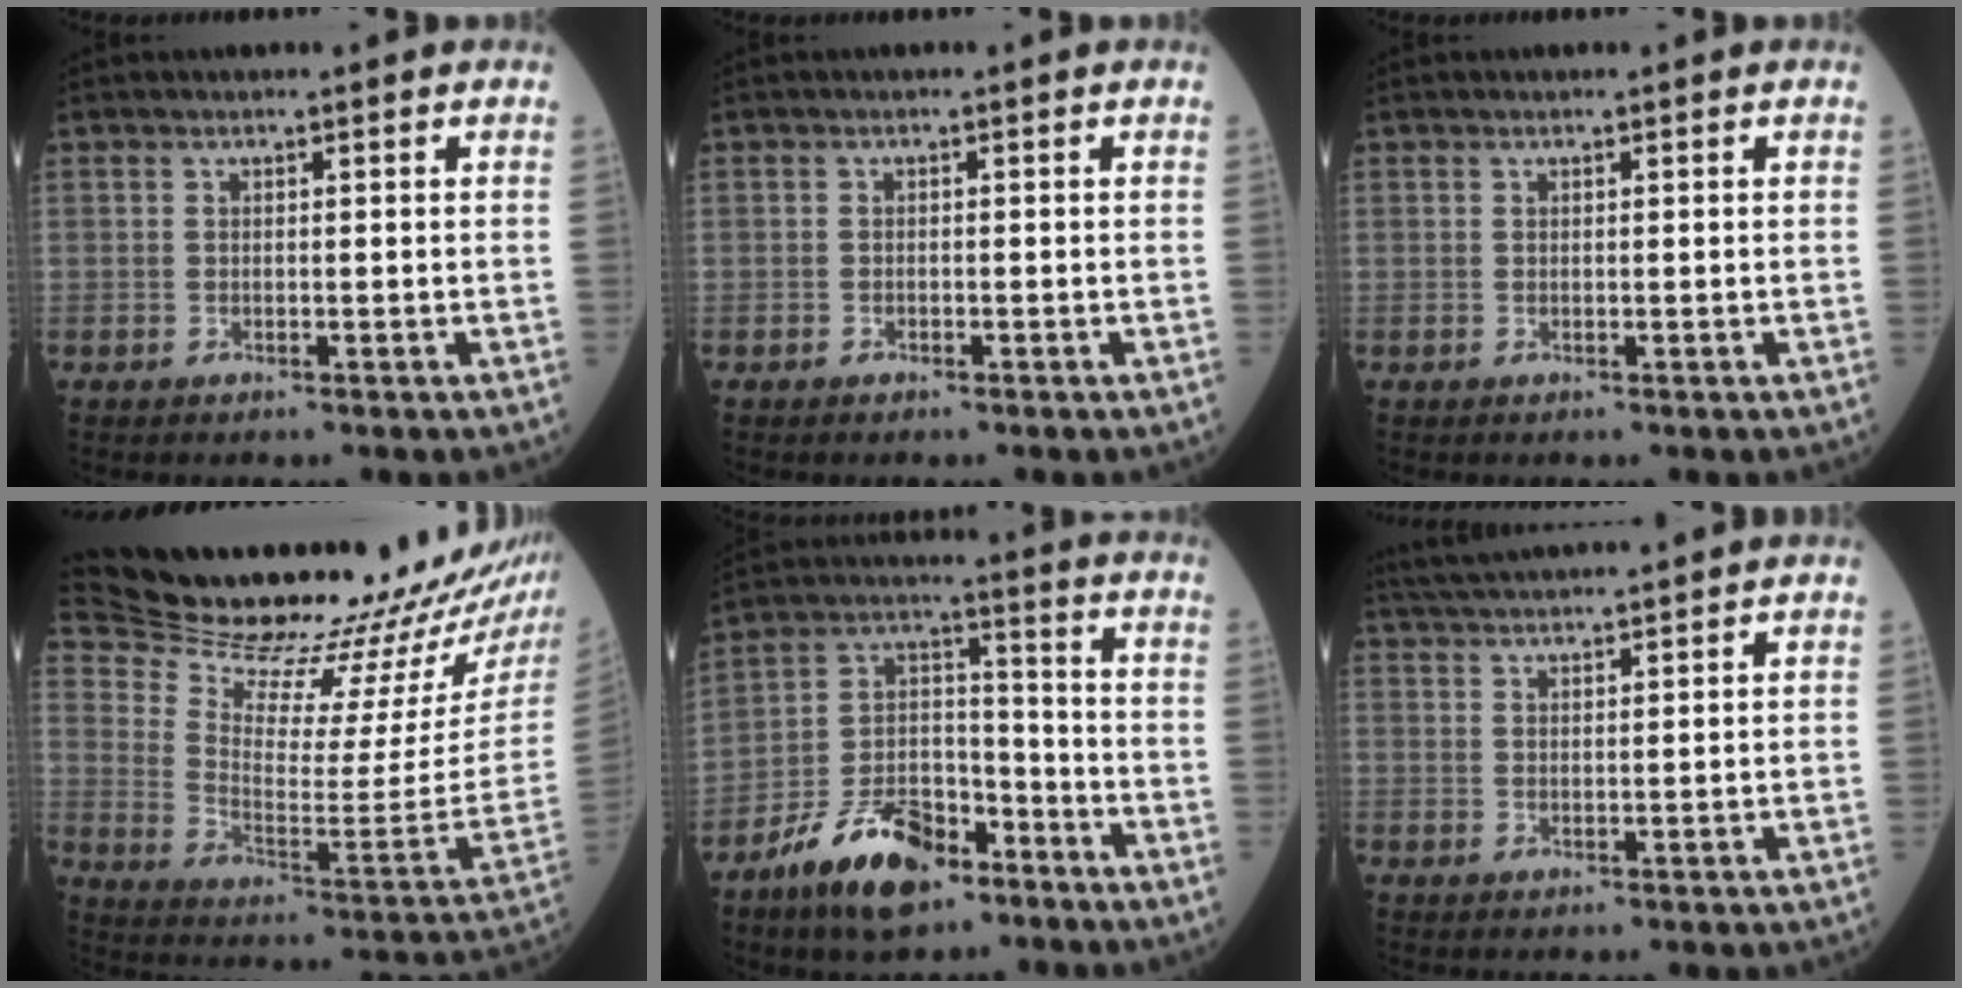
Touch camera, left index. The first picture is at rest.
{"total": 0.6, "force": [-0.5, 0.3, 0.1], "torque": [-0.006, -0.003, -0.013]}
{"total": 0.0}
{"total": 24.6, "force": [23.0, 1.3, 8.8], "torque": [-0.157, -0.121, 0.327]}
{"total": 12.8, "force": [-8.6, 5.7, 7.6], "torque": [-0.147, 0.001, -0.162]}
{"total": 10.2, "force": [9.5, -0.7, 3.7], "torque": [-0.070, 0.033, 0.146]}